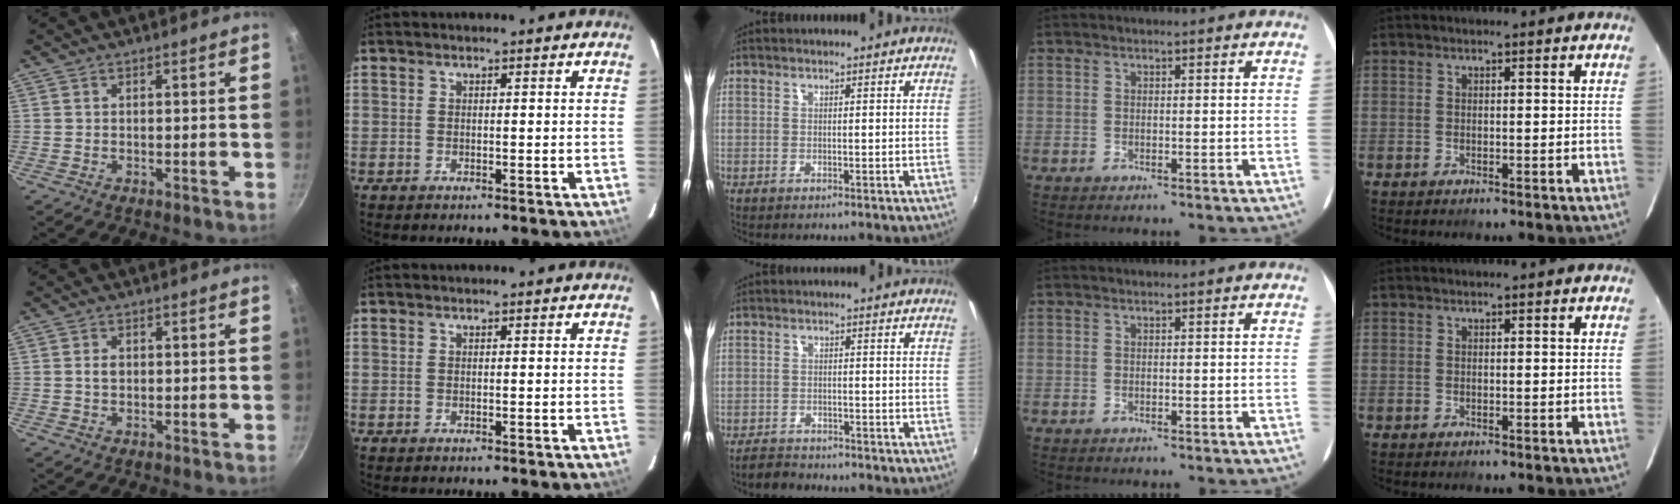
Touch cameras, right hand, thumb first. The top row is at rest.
{"thumb": {"total": 1.8, "force": [0.1, 1.3, 1.2], "torque": [-0.016, 0.004, 0.002]}, "middle": {"total": 3.6, "force": [-3.3, 1.3, 0.4], "torque": [-0.027, -0.003, -0.060]}}